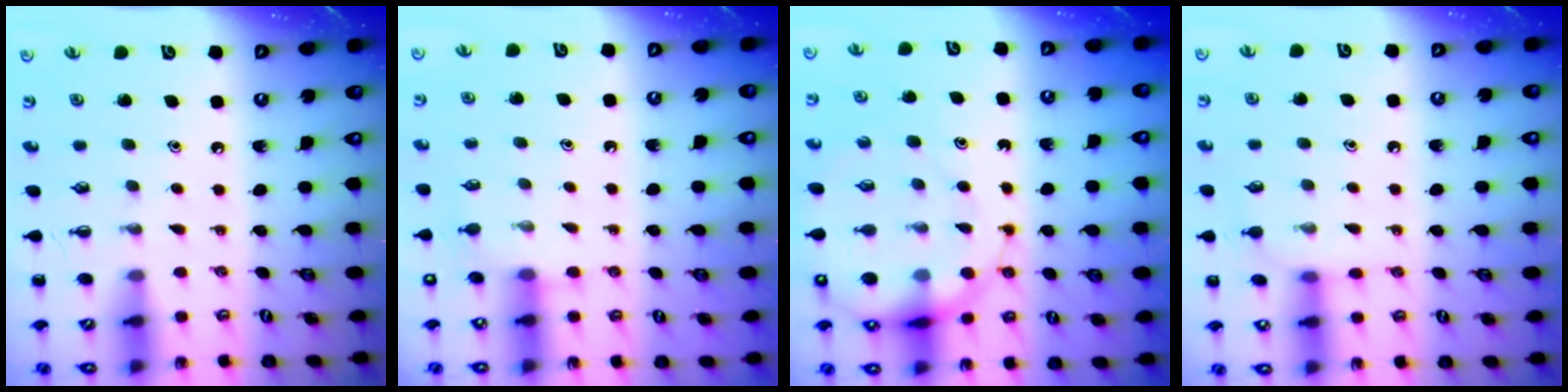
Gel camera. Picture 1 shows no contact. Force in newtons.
{"total": 6.8, "press": 6.8, "slide": 0.6}
{"total": 17.0, "press": 16.8, "slide": 2.4}
{"total": 7.7, "press": 7.5, "slide": 1.5}